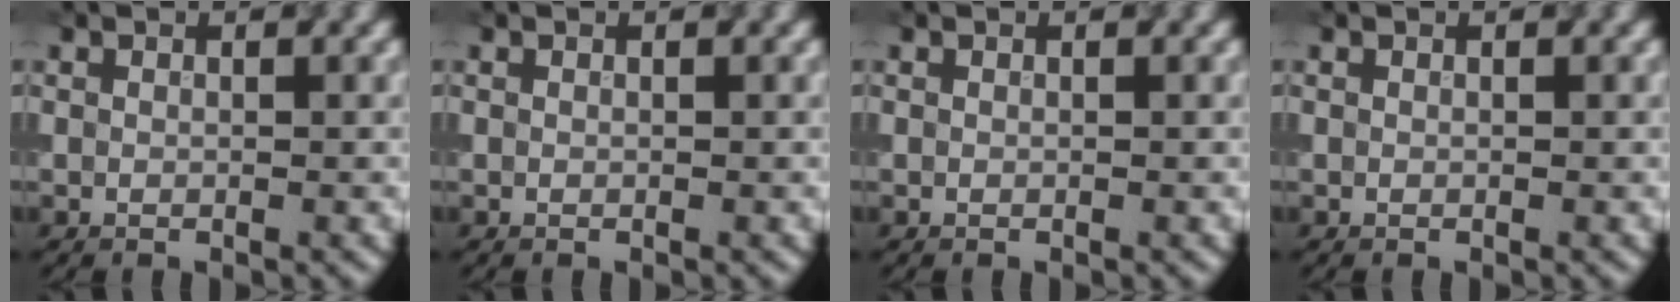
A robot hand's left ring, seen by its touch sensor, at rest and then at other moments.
{"total": 0.0}
{"total": 0.0}
{"total": 0.0}